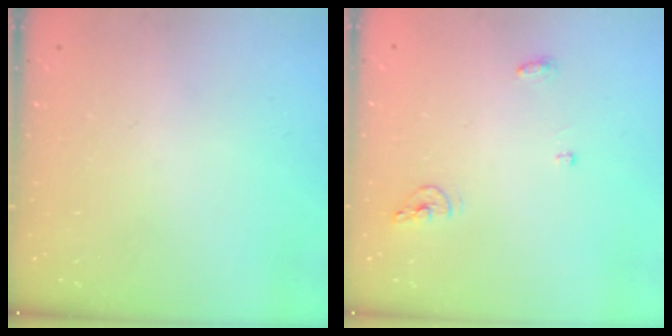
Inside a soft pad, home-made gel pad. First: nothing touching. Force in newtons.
{"total": 5.6, "press": 5.6, "slide": 0.2}